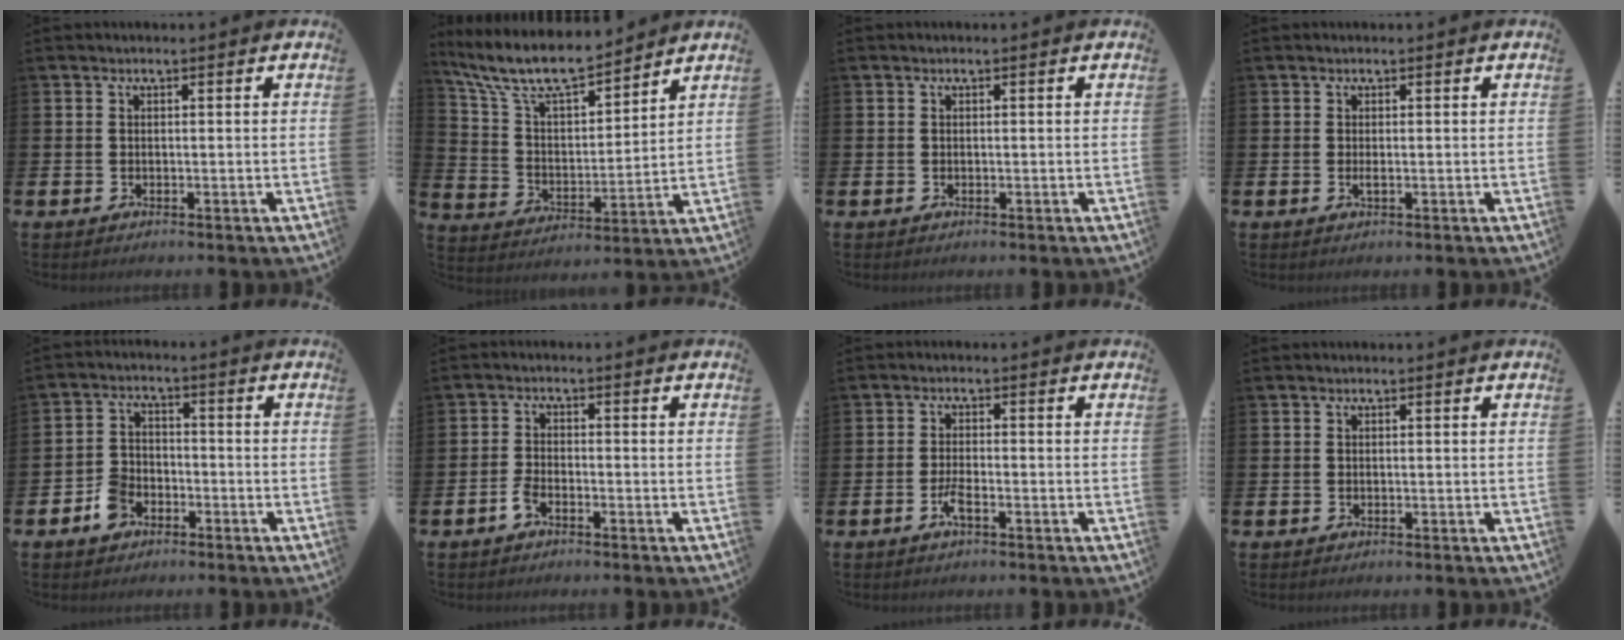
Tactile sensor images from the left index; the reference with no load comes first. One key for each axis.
{"total": 10.3, "fx": 9.2, "fy": 2.4, "fz": 4.0, "tx": -0.121, "ty": -0.052, "tz": 0.165}
{"total": 0.0}
{"total": 0.6, "fx": 0.0, "fy": 0.0, "fz": 0.6, "tx": -0.016, "ty": 0.000, "tz": 0.001}
{"total": 4.3, "fx": -2.8, "fy": 2.8, "fz": 1.6, "tx": -0.042, "ty": 0.012, "tz": -0.054}
{"total": 2.4, "fx": -1.6, "fy": 0.9, "fz": 1.5, "tx": -0.035, "ty": 0.008, "tz": -0.029}
{"total": 2.4, "fx": -1.2, "fy": 0.5, "fz": 2.0, "tx": -0.050, "ty": 0.002, "tz": -0.024}
{"total": 0.0}